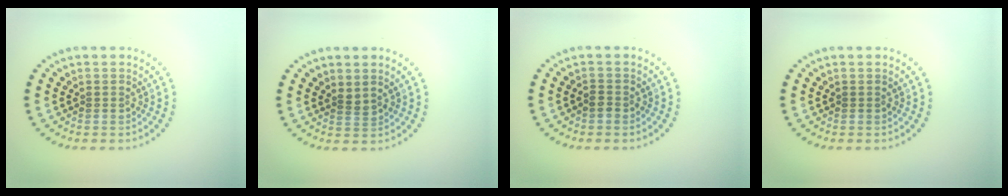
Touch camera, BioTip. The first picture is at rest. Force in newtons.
{"total": 1.0, "press": 0.6, "slide": 0.8}
{"total": 0.9, "press": 0.8, "slide": 0.5}
{"total": 0.0}